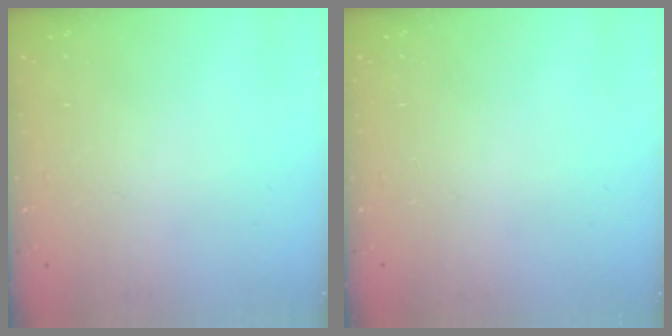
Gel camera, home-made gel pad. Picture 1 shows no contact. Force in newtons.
{"total": 0.0}